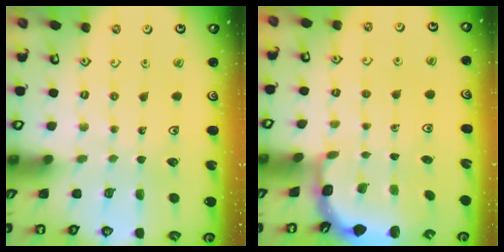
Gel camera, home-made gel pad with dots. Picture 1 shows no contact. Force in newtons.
{"total": 2.0, "press": 1.8, "slide": 0.8}